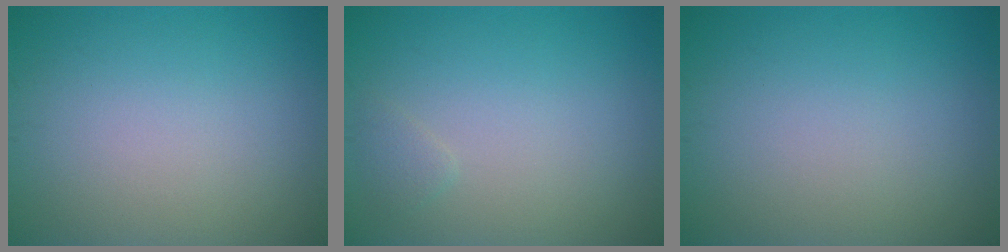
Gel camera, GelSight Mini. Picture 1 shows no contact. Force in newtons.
{"total": 0.8, "press": 0.8, "slide": 0.1}
{"total": 0.0}